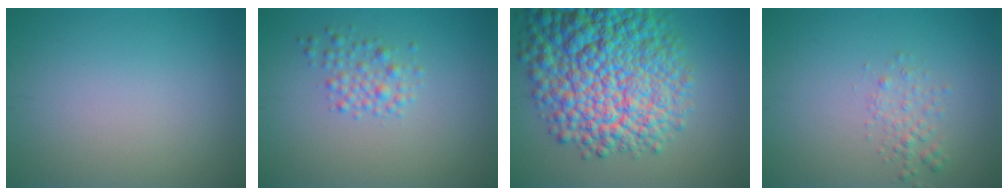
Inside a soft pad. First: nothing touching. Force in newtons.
{"total": 2.0, "press": 2.0, "slide": 0.0}
{"total": 14.6, "press": 14.6, "slide": 0.5}
{"total": 1.6, "press": 1.6, "slide": 0.1}